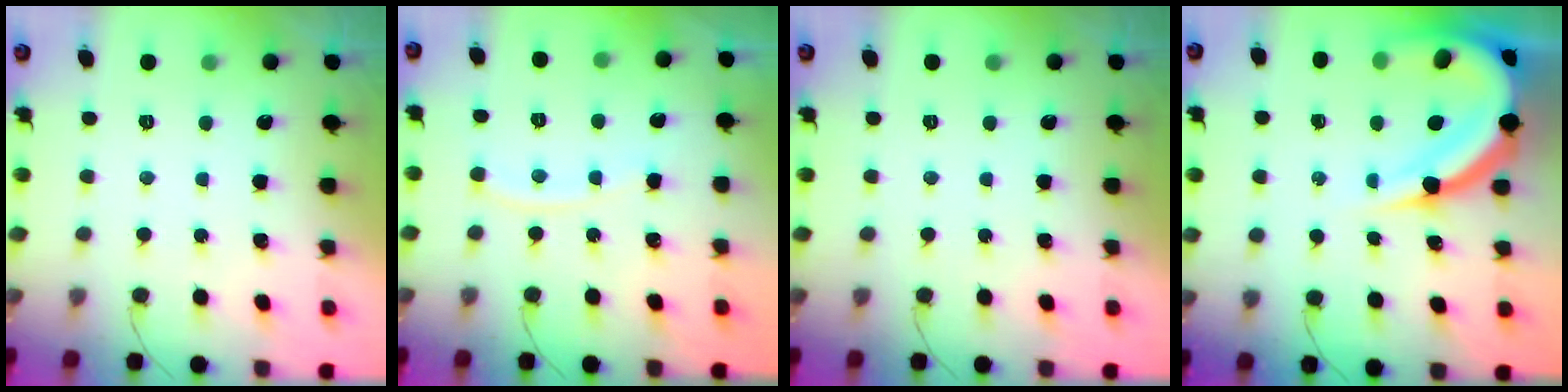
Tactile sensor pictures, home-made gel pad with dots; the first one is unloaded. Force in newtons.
{"total": 4.4, "press": 4.4, "slide": 0.2}
{"total": 0.0}
{"total": 17.9, "press": 17.8, "slide": 2.0}